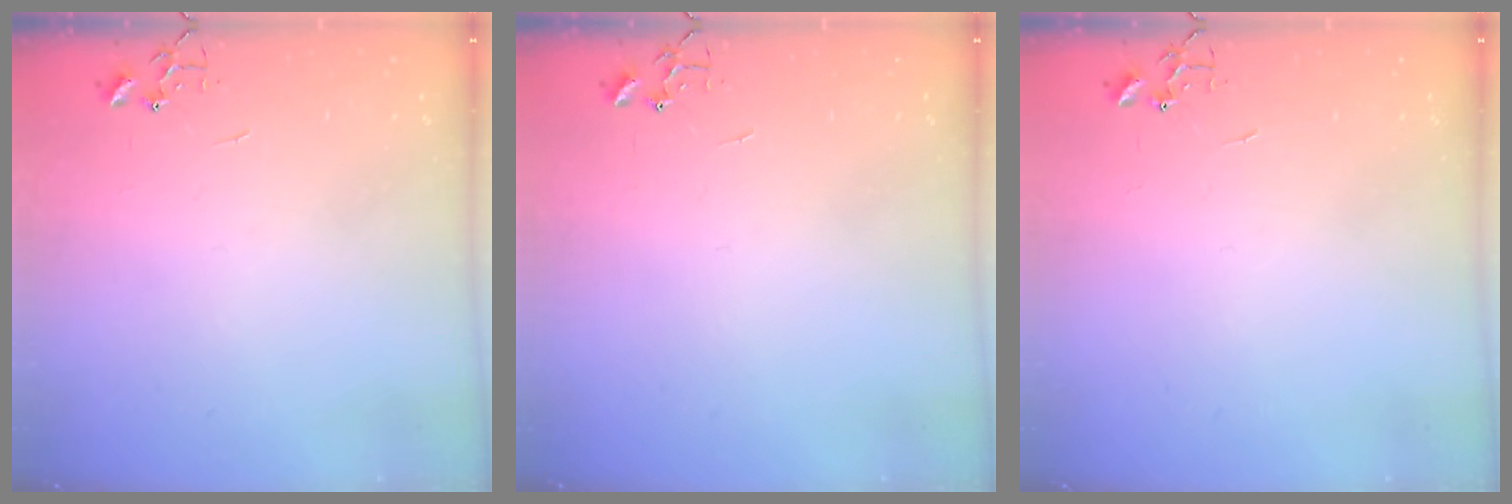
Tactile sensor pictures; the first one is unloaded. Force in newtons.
{"total": 0.0}
{"total": 0.0}